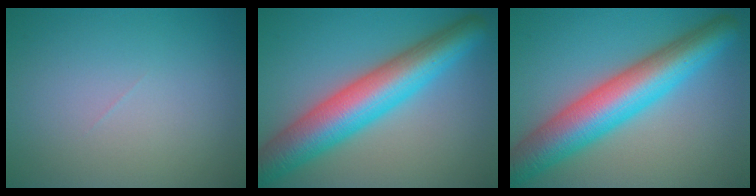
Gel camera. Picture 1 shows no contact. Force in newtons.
{"total": 9.5, "press": 9.5, "slide": 0.2}
{"total": 9.5, "press": 9.5, "slide": 0.2}